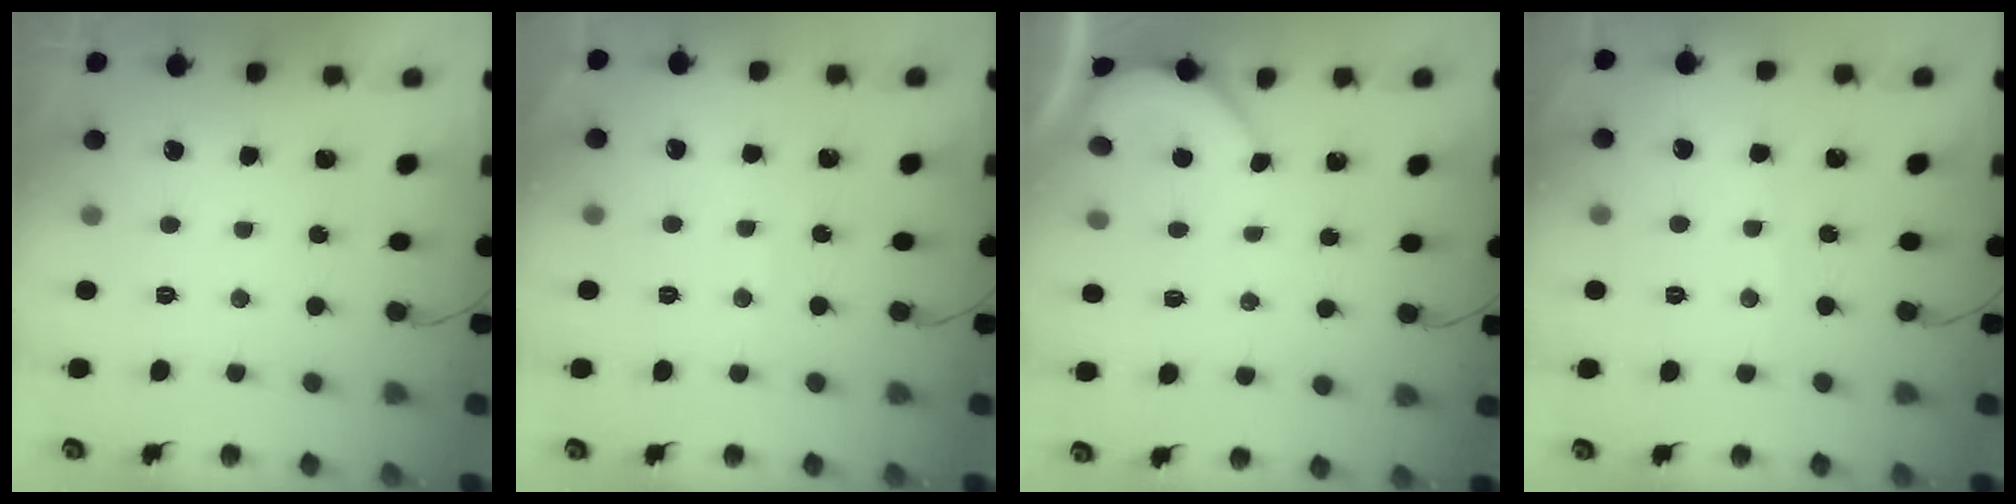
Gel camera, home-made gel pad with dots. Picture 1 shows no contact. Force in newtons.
{"total": 2.0, "press": 2.0, "slide": 0.3}
{"total": 1.7, "press": 1.6, "slide": 0.4}
{"total": 2.0, "press": 2.0, "slide": 0.4}